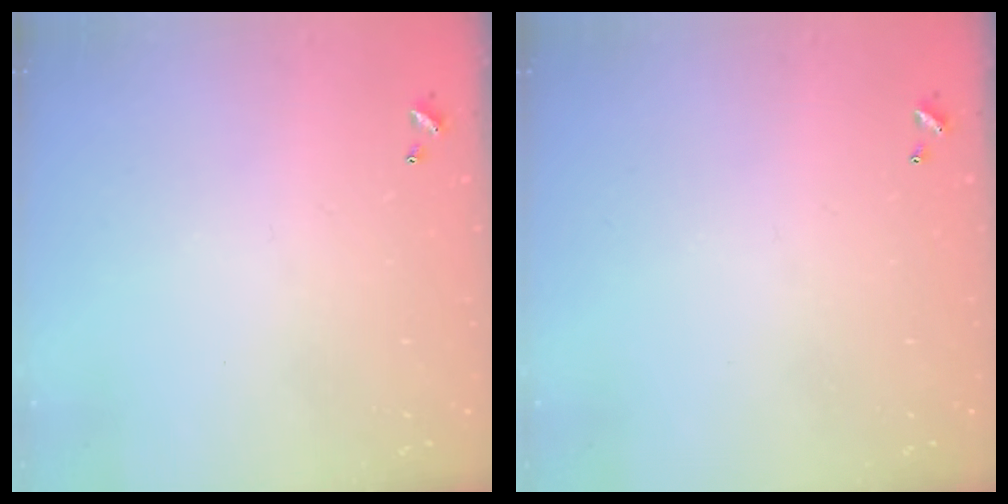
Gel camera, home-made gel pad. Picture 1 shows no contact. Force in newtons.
{"total": 0.0}